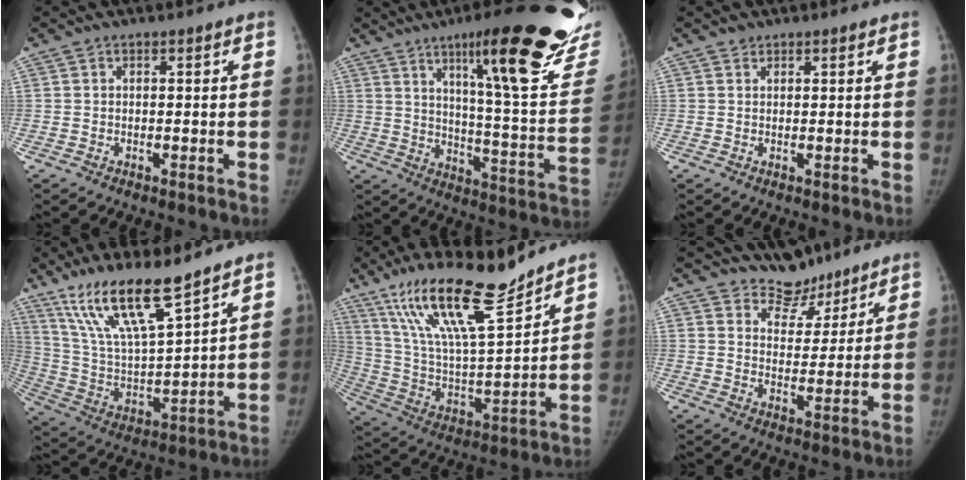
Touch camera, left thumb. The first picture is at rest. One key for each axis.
{"total": 29.0, "fx": 19.2, "fy": 5.2, "fz": 21.1, "tx": -0.254, "ty": -0.099, "tz": 0.265}
{"total": 1.2, "fx": 0.9, "fy": 0.7, "fz": 0.0, "tx": 0.012, "ty": -0.006, "tz": 0.011}
{"total": 16.5, "fx": 12.0, "fy": 3.0, "fz": 10.9, "tx": -0.189, "ty": -0.063, "tz": 0.241}
{"total": 20.9, "fx": 15.5, "fy": 3.9, "fz": 13.5, "tx": -0.219, "ty": -0.075, "tz": 0.290}
{"total": 7.5, "fx": 6.6, "fy": 3.7, "fz": 0.4, "tx": 0.031, "ty": -0.057, "tz": 0.114}